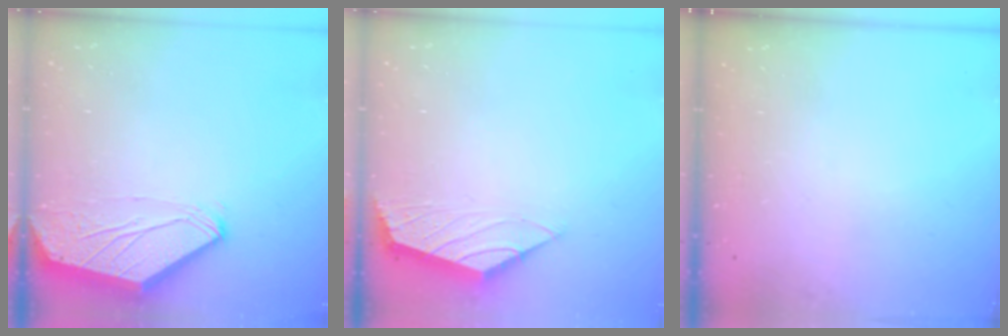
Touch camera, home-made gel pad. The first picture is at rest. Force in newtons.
{"total": 0.0}
{"total": 0.0}